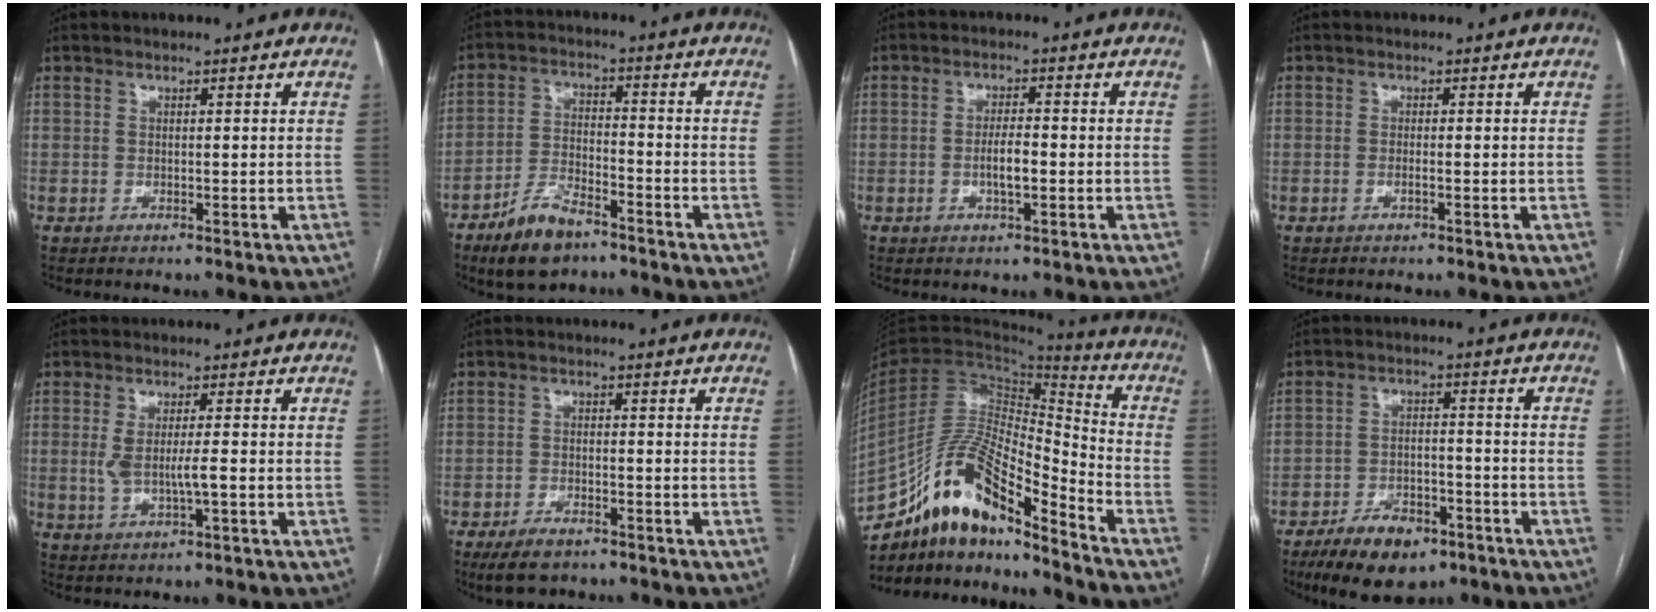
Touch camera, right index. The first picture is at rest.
{"total": 9.0, "force": [-6.3, 3.3, 5.4], "torque": [-0.113, -0.007, -0.117]}
{"total": 3.5, "force": [-0.8, 0.9, 3.3], "torque": [-0.063, 0.001, -0.012]}
{"total": 0.9, "force": [-0.4, 0.1, 0.8], "torque": [-0.018, 0.000, -0.006]}
{"total": 4.8, "force": [-0.4, 1.0, 4.6], "torque": [-0.095, -0.002, -0.004]}
{"total": 5.2, "force": [-3.9, 2.1, 2.6], "torque": [-0.052, -0.004, -0.064]}
{"total": 16.7, "force": [-12.8, 3.7, 10.0], "torque": [-0.179, 0.035, -0.228]}
{"total": 10.2, "force": [-6.9, 4.6, 5.9], "torque": [-0.100, -0.002, -0.112]}